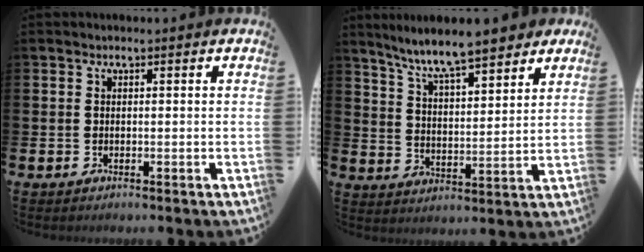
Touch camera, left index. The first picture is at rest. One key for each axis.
{"total": 9.0, "fx": 8.1, "fy": 1.4, "fz": 3.6, "tx": -0.093, "ty": -0.048, "tz": 0.142}